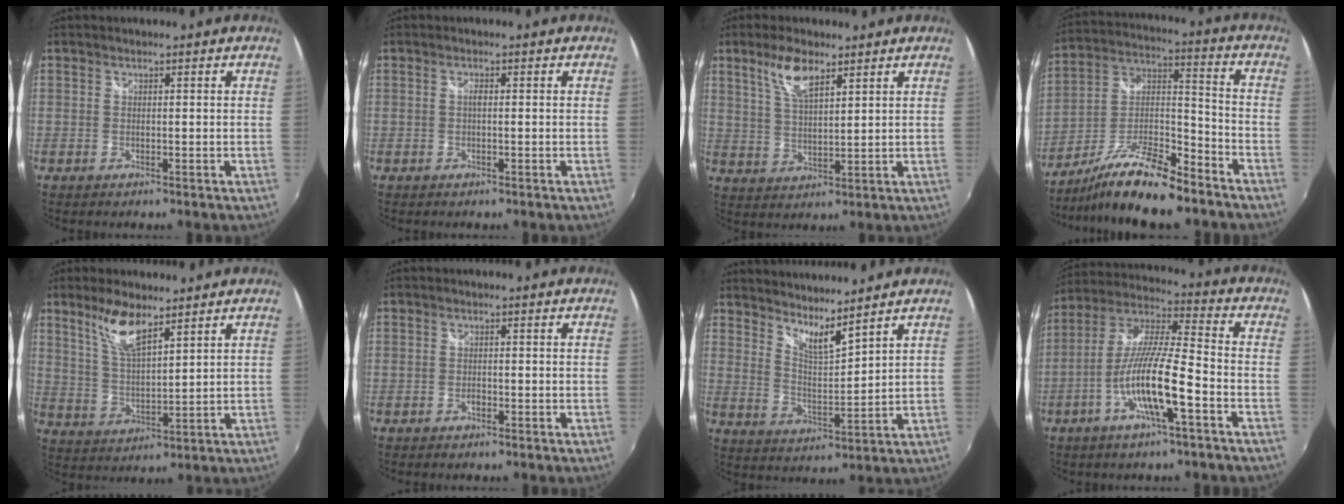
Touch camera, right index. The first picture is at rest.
{"total": 0.9, "force": [-0.1, 0.2, 0.8], "torque": [-0.016, 0.004, -0.003]}
{"total": 7.0, "force": [4.3, 2.4, 4.9], "torque": [-0.094, 0.005, 0.088]}
{"total": 16.9, "force": [-13.0, 3.9, 10.1], "torque": [-0.206, -0.005, -0.228]}
{"total": 8.0, "force": [5.8, 2.5, 4.9], "torque": [-0.093, 0.002, 0.117]}
{"total": 0.8, "force": [-0.5, 0.5, 0.3], "torque": [-0.007, -0.001, -0.010]}
{"total": 6.8, "force": [6.0, 0.3, 3.1], "torque": [-0.051, -0.016, 0.105]}
{"total": 13.4, "force": [-5.5, 1.4, 12.2], "torque": [-0.240, -0.003, -0.107]}